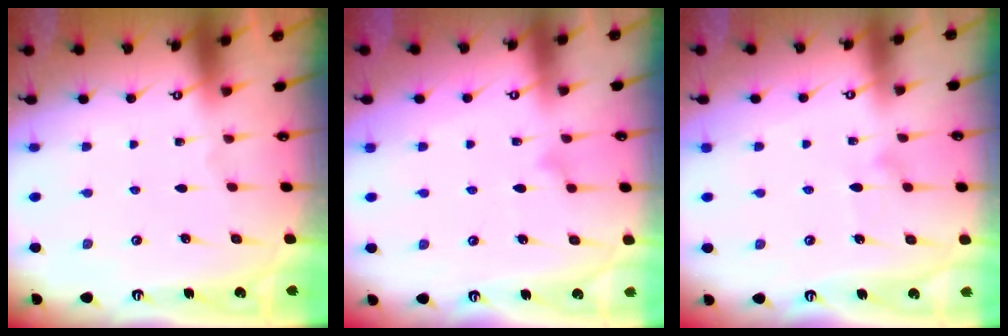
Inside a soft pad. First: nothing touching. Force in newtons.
{"total": 8.6, "press": 8.6, "slide": 0.3}
{"total": 8.0, "press": 8.0, "slide": 0.4}